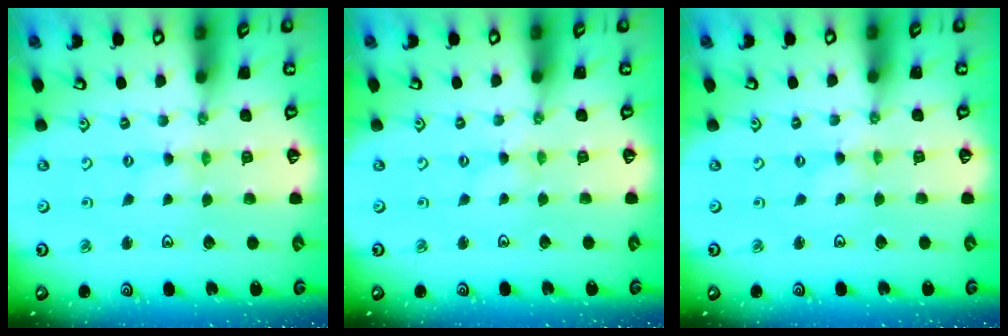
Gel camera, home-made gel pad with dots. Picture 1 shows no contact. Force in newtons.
{"total": 0.0}
{"total": 0.0}